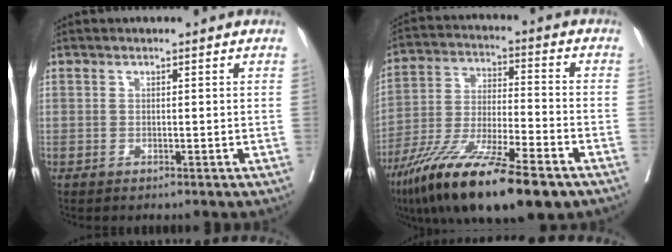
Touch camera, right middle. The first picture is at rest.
{"total": 19.4, "force": [-12.6, 2.8, 14.5], "torque": [-0.256, -0.044, -0.223]}